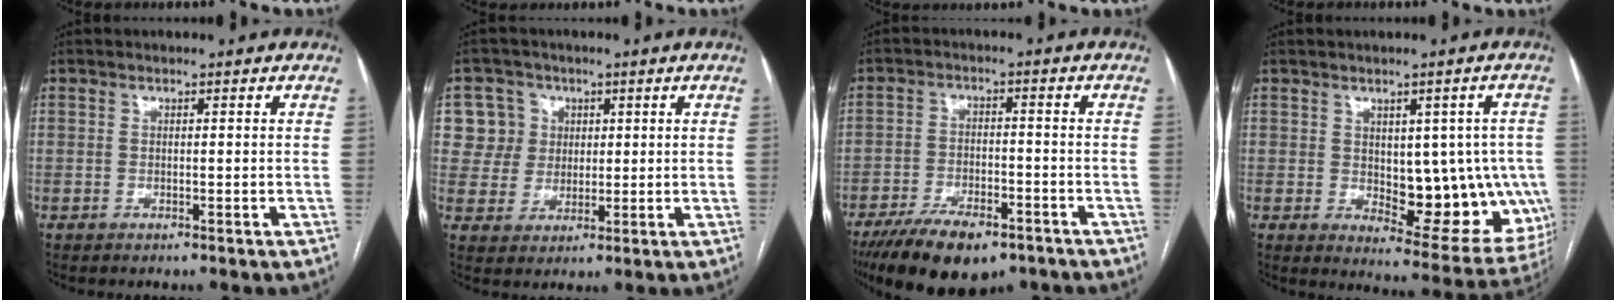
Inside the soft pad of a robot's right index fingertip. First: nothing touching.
{"total": 7.0, "force": [2.1, 6.6, 0.6], "torque": [-0.006, 0.021, 0.044]}
{"total": 12.9, "force": [-9.1, 4.8, 7.8], "torque": [-0.129, -0.012, -0.146]}
{"total": 16.9, "force": [-1.3, 7.4, 15.1], "torque": [-0.135, 0.013, 0.009]}